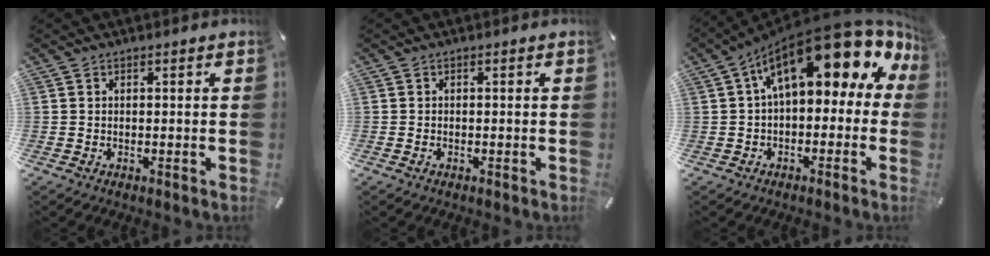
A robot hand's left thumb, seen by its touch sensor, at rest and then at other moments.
{"total": 1.0, "force": [-0.5, 0.5, 0.7], "torque": [-0.015, 0.000, -0.010]}
{"total": 18.0, "force": [8.2, 8.2, 13.8], "torque": [-0.213, -0.056, 0.136]}